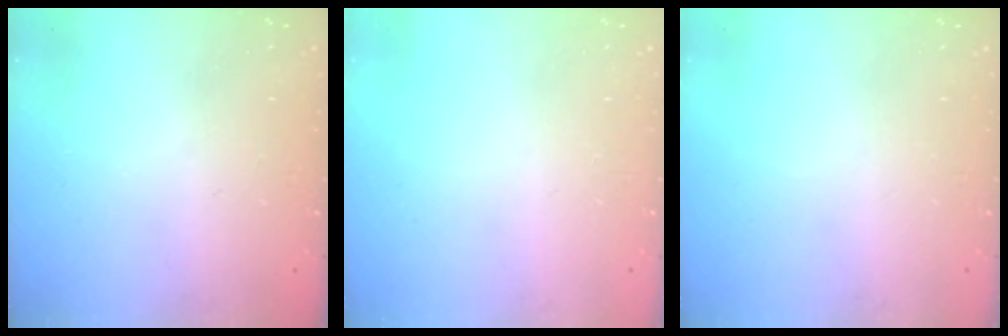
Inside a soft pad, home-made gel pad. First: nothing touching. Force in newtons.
{"total": 0.0}
{"total": 0.0}